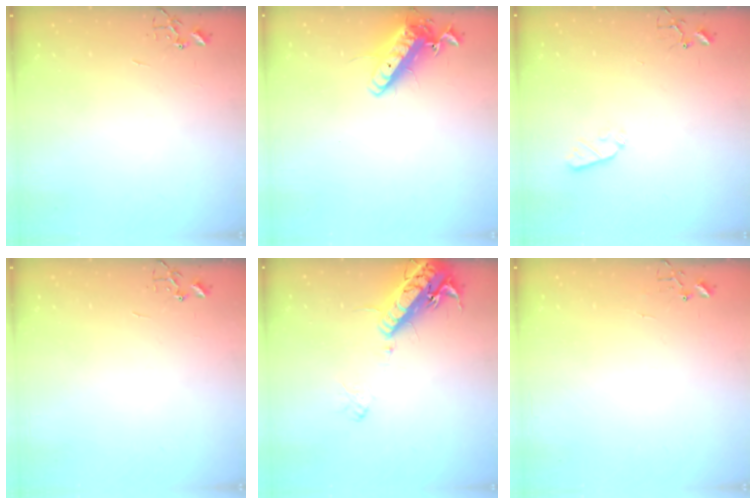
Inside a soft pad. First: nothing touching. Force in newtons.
{"total": 13.4, "press": 13.1, "slide": 2.5}
{"total": 5.2, "press": 5.2, "slide": 0.8}
{"total": 0.0}
{"total": 16.4, "press": 15.9, "slide": 3.8}
{"total": 5.0, "press": 5.0, "slide": 0.4}